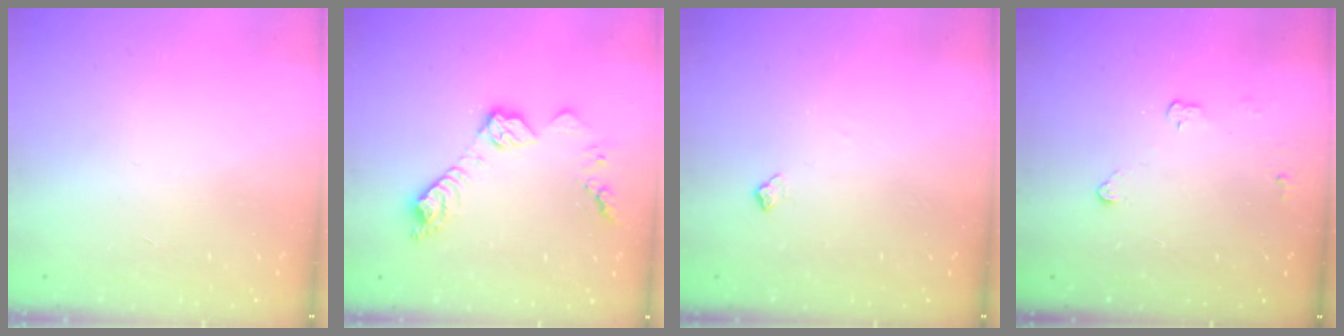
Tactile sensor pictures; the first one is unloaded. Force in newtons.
{"total": 11.4, "press": 11.4, "slide": 0.5}
{"total": 4.8, "press": 4.8, "slide": 0.6}
{"total": 2.9, "press": 2.9, "slide": 0.4}